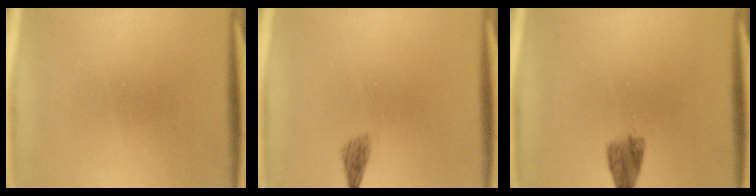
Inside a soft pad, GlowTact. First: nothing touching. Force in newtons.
{"total": 3.1}
{"total": 2.1}